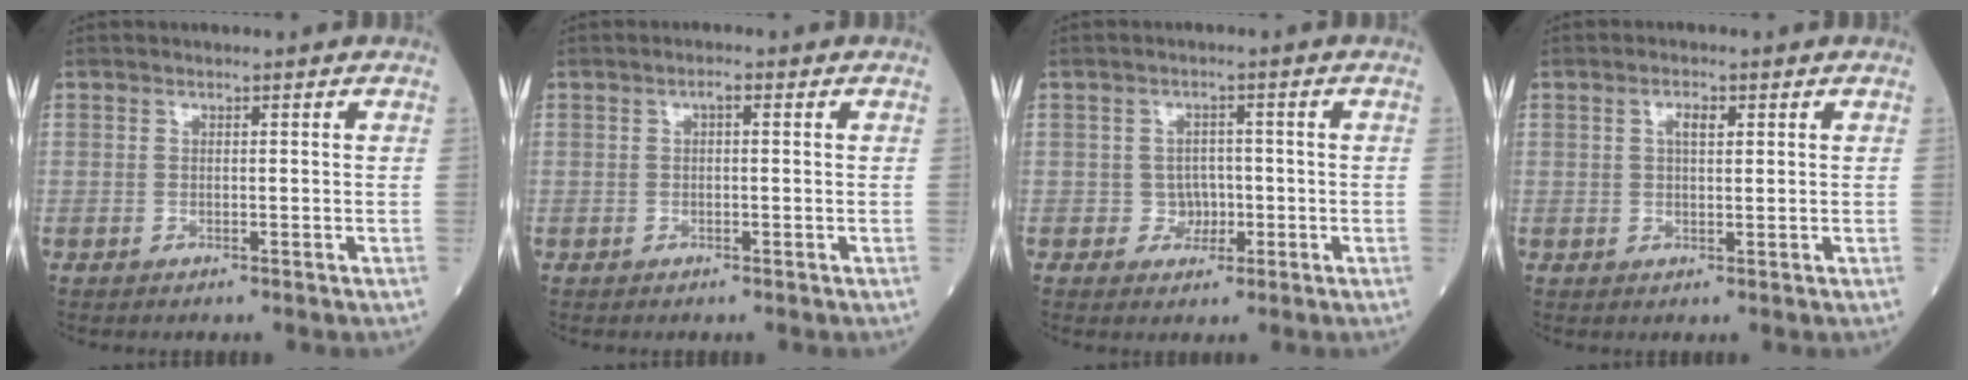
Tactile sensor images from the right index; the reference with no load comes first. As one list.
[{"total": 1.0, "force": [0.3, 0.2, 1.0], "torque": [-0.015, 0.004, 0.003]}, {"total": 2.8, "force": [-0.5, 2.6, 0.8], "torque": [-0.003, 0.008, -0.003]}, {"total": 2.3, "force": [0.9, 0.7, 2.0], "torque": [-0.038, 0.001, 0.016]}]